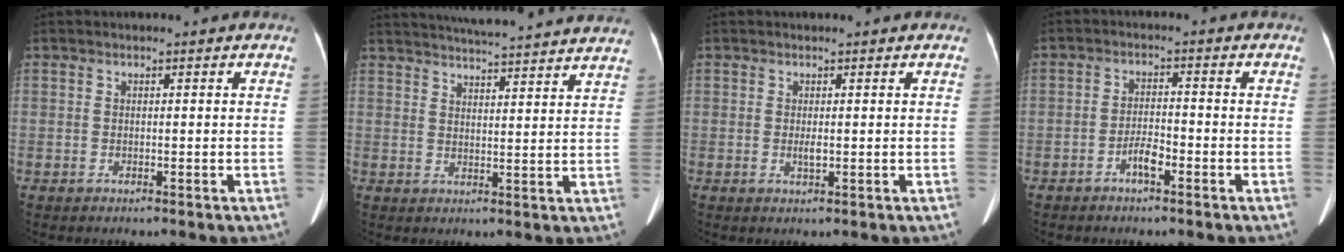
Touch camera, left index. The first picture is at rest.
{"total": 22.5, "force": [21.0, 0.9, 8.0], "torque": [-0.127, -0.005, 0.264]}
{"total": 1.4, "force": [0.3, 0.3, 1.3], "torque": [-0.026, 0.002, 0.005]}
{"total": 3.0, "force": [-1.9, 0.7, 2.2], "torque": [-0.038, 0.004, -0.036]}